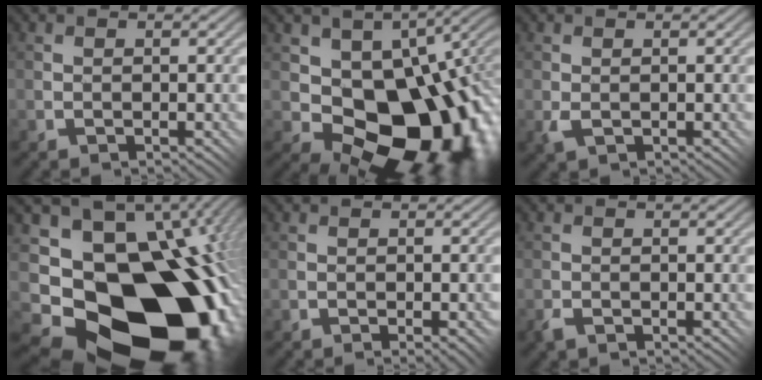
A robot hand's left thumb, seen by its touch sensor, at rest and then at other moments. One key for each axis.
{"total": 15.7, "fx": -1.1, "fy": 10.6, "fz": 11.5, "tx": -0.136, "ty": -0.025, "tz": 0.003}
{"total": 1.3, "fx": -0.3, "fy": 0.9, "fz": 0.8, "tx": -0.019, "ty": -0.002, "tz": -0.008}
{"total": 20.5, "fx": -5.1, "fy": 15.0, "fz": 13.0, "tx": -0.230, "ty": -0.063, "tz": -0.048}
{"total": 1.1, "fx": -0.7, "fy": 0.6, "fz": 0.7, "tx": -0.008, "ty": -0.002, "tz": -0.007}
{"total": 1.2, "fx": -0.9, "fy": 0.7, "fz": 0.4, "tx": -0.010, "ty": -0.001, "tz": -0.021}